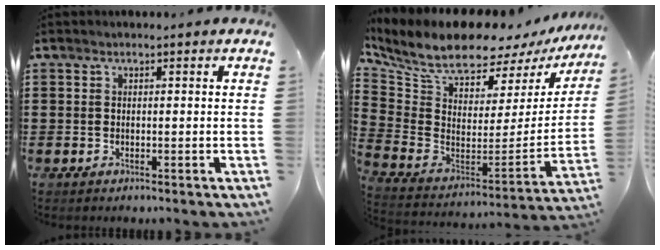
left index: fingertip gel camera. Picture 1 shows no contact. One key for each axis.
{"total": 9.9, "fx": 8.5, "fy": 2.7, "fz": 4.3, "tx": -0.119, "ty": -0.064, "tz": 0.150}